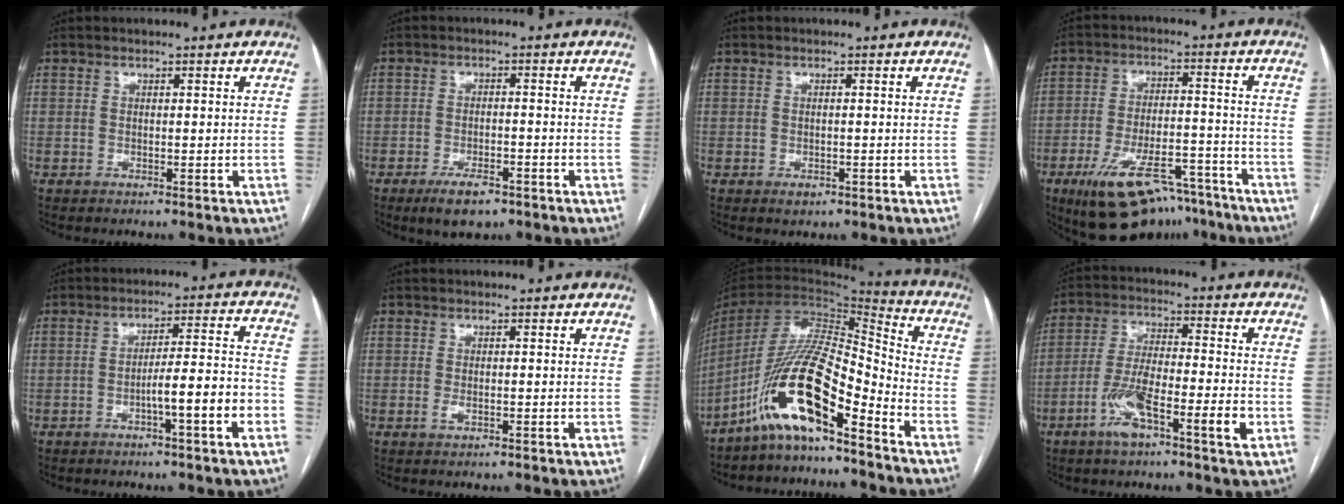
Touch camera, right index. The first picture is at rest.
{"total": 5.2, "force": [-3.4, 1.9, 3.4], "torque": [-0.063, -0.004, -0.052]}
{"total": 1.3, "force": [-0.7, 0.8, 0.7], "torque": [-0.007, 0.001, -0.004]}
{"total": 16.6, "force": [-11.6, 6.5, 9.8], "torque": [-0.154, 0.015, -0.182]}
{"total": 7.9, "force": [-3.4, 0.1, 7.1], "torque": [-0.109, 0.018, -0.050]}
{"total": 0.8, "force": [-0.3, 0.1, 0.7], "torque": [-0.016, -0.002, -0.005]}
{"total": 14.8, "force": [-9.7, 1.9, 11.1], "torque": [-0.216, 0.007, -0.179]}
{"total": 10.2, "force": [-4.6, 1.5, 8.9], "torque": [-0.173, 0.004, -0.086]}